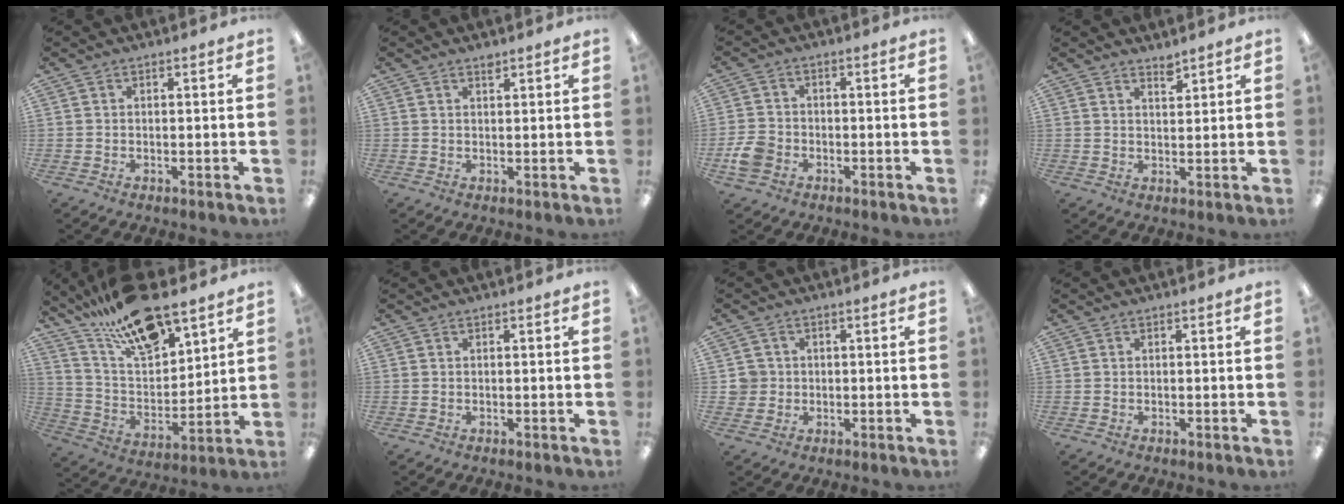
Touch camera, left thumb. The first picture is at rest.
{"total": 1.4, "force": [1.2, 0.4, 0.5], "torque": [-0.003, -0.004, 0.021]}
{"total": 5.5, "force": [-2.5, 4.1, 2.6], "torque": [-0.057, 0.012, -0.047]}
{"total": 2.6, "force": [2.4, 0.6, 0.7], "torque": [-0.001, -0.018, 0.042]}
{"total": 19.2, "force": [15.0, 6.5, 10.1], "torque": [-0.185, -0.085, 0.261]}
{"total": 0.0}
{"total": 3.8, "force": [0.3, 3.7, 0.4], "torque": [-0.008, 0.006, 0.005]}
{"total": 0.0}